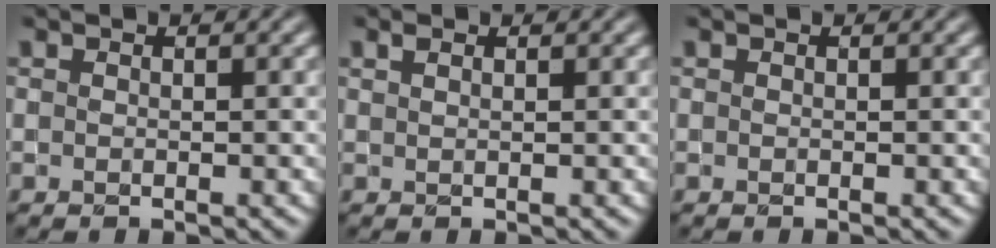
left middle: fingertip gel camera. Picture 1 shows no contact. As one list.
[{"total": 0.8, "force": [0.6, 0.2, 0.5], "torque": [-0.010, 0.003, 0.011]}, {"total": 0.0}]